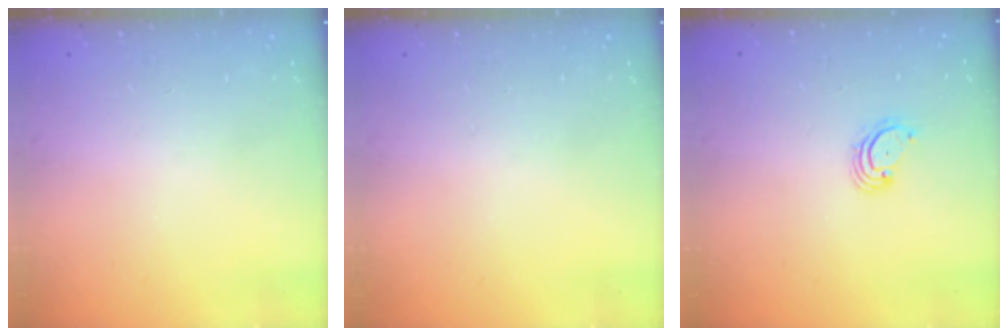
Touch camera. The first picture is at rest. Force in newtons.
{"total": 0.0}
{"total": 3.0, "press": 3.0, "slide": 0.3}